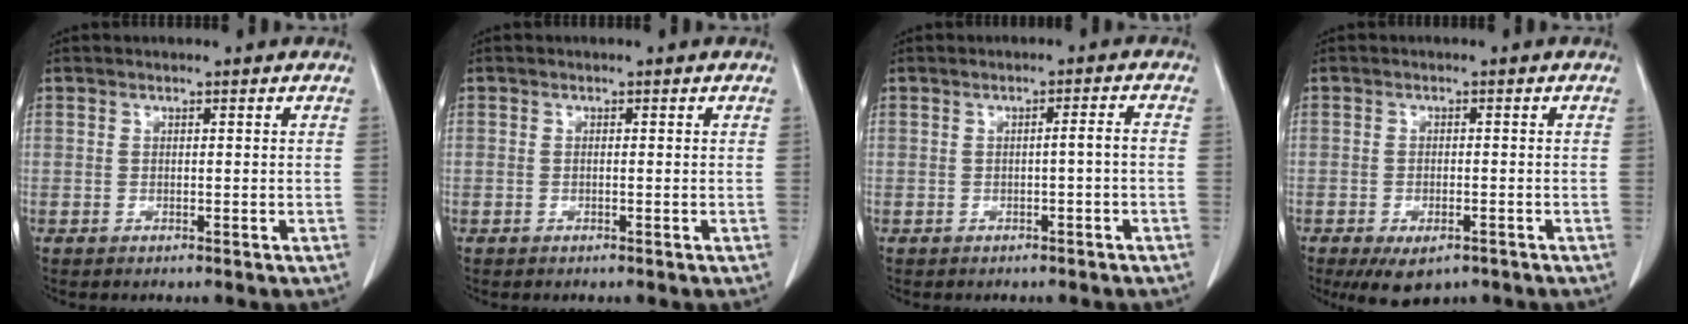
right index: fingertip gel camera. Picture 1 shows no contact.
{"total": 0.0}
{"total": 1.7, "force": [-0.6, -0.2, 1.6], "torque": [-0.023, 0.002, -0.010]}
{"total": 6.0, "force": [-3.8, 2.8, 3.6], "torque": [-0.055, -0.007, -0.053]}